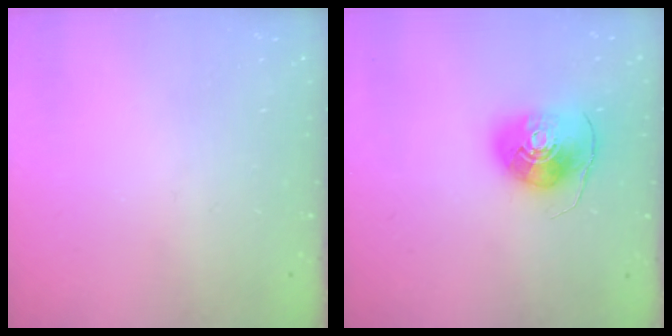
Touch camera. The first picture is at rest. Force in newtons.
{"total": 9.8, "press": 9.7, "slide": 1.2}